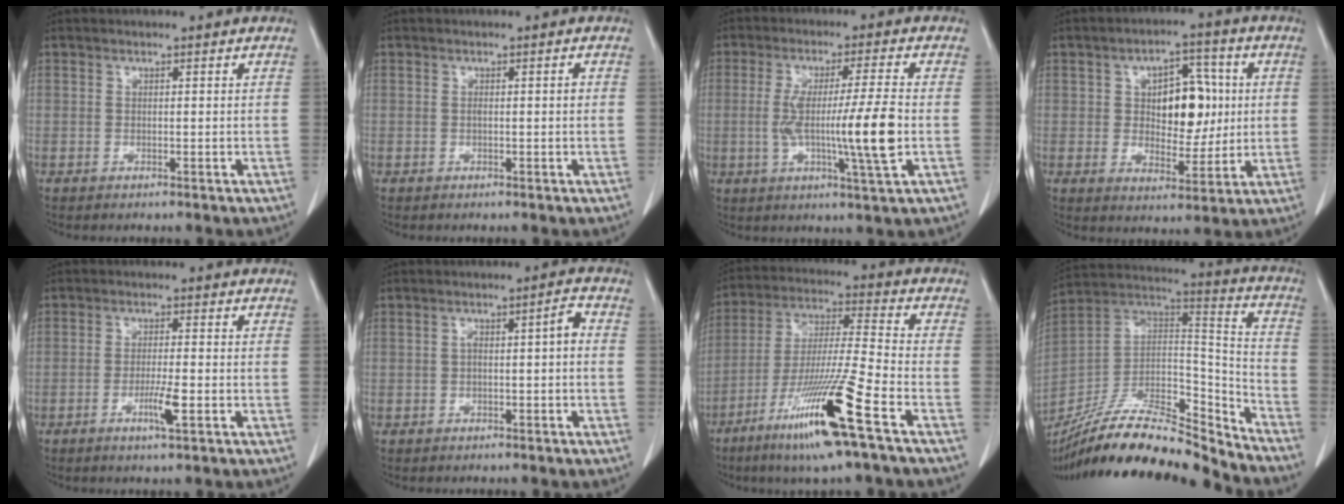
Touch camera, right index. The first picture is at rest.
{"total": 1.4, "force": [-0.2, 0.1, 1.4], "torque": [-0.021, 0.001, -0.002]}
{"total": 11.4, "force": [-1.4, -0.7, 11.3], "torque": [-0.206, -0.010, -0.026]}
{"total": 10.2, "force": [1.5, 5.5, 8.4], "torque": [-0.124, 0.017, 0.032]}
{"total": 3.9, "force": [-1.7, -0.1, 3.5], "torque": [-0.066, -0.006, -0.032]}
{"total": 3.0, "force": [-0.5, 0.5, 2.9], "torque": [-0.045, 0.013, -0.006]}
{"total": 16.1, "force": [-8.7, -1.0, 13.6], "torque": [-0.280, -0.039, -0.164]}
{"total": 25.5, "force": [-22.6, 4.4, 10.9], "torque": [-0.192, 0.018, -0.378]}